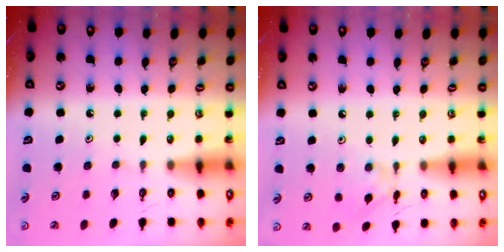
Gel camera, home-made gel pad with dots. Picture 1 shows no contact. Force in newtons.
{"total": 2.4, "press": 2.4, "slide": 0.2}